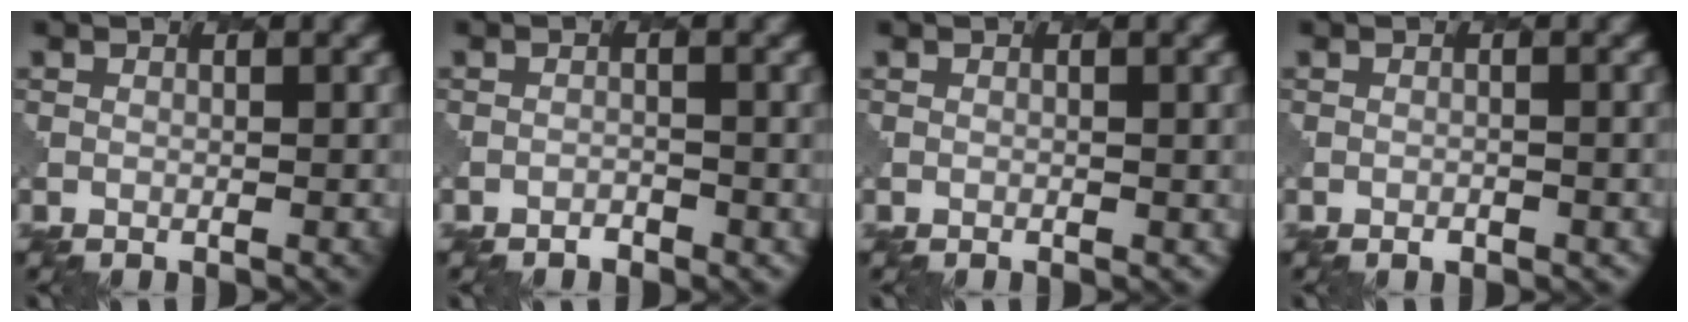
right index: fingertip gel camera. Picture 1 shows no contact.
{"total": 1.0, "force": [-0.3, -0.2, -1.0], "torque": [0.007, 0.000, -0.007]}
{"total": 1.1, "force": [0.3, -0.4, -1.0], "torque": [0.003, -0.001, 0.002]}
{"total": 0.6, "force": [-0.2, -0.2, -0.6], "torque": [0.000, -0.001, -0.003]}